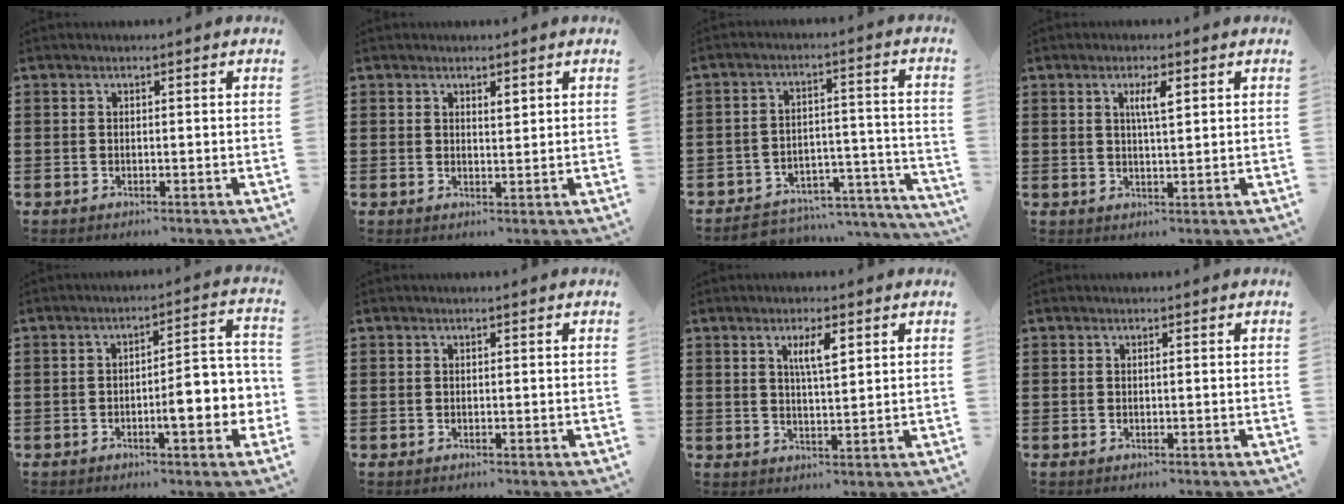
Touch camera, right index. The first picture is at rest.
{"total": 1.5, "force": [1.2, 0.5, 0.7], "torque": [-0.006, 0.001, 0.019]}
{"total": 4.2, "force": [-3.8, 1.6, 0.6], "torque": [-0.016, 0.009, -0.081]}
{"total": 3.2, "force": [1.1, 0.7, 2.9], "torque": [-0.061, 0.007, 0.016]}
{"total": 6.3, "force": [-1.9, 1.7, 5.8], "torque": [-0.081, -0.008, -0.036]}
{"total": 0.0}
{"total": 4.0, "force": [1.7, 1.0, 3.5], "torque": [-0.066, 0.003, 0.025]}
{"total": 0.0}